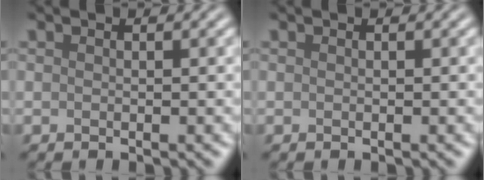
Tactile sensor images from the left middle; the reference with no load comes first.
{"total": 0.0}